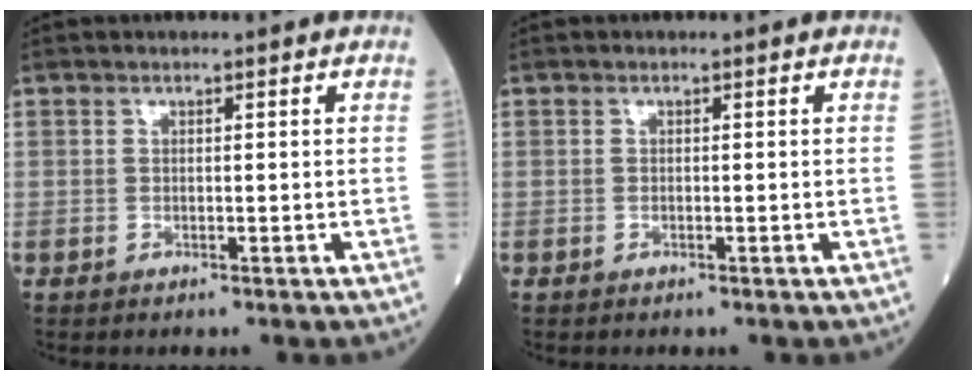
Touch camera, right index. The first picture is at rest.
{"total": 0.0}